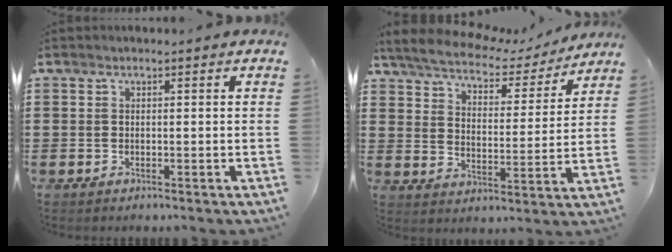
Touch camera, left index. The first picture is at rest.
{"total": 5.2, "force": [4.9, 1.0, 1.3], "torque": [-0.052, -0.028, 0.080]}